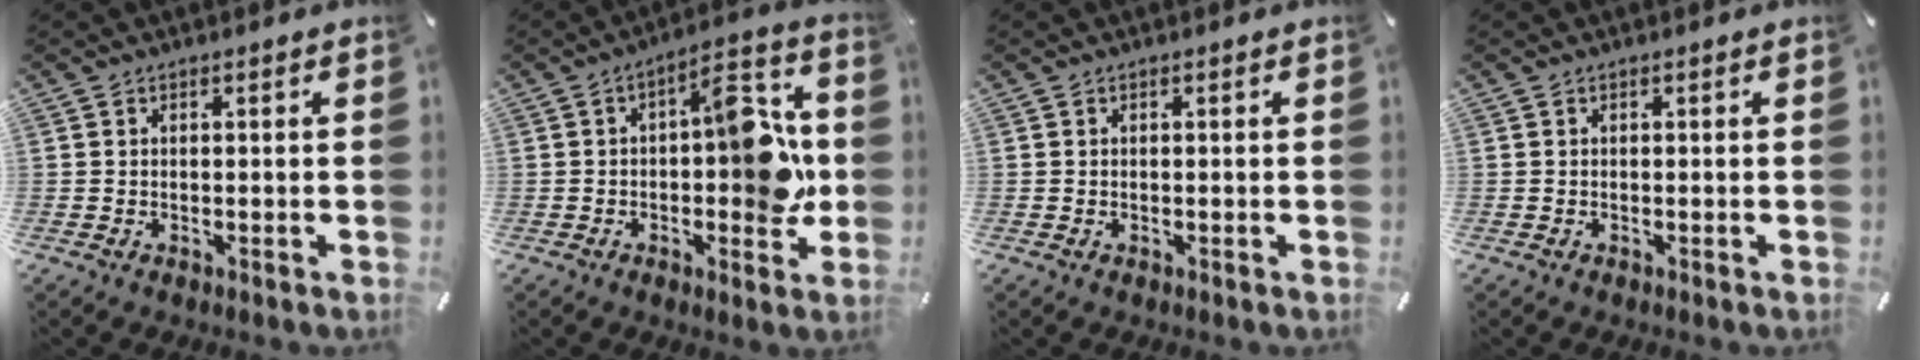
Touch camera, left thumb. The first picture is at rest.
{"total": 14.5, "force": [0.1, 6.7, 12.9], "torque": [-0.151, -0.004, 0.003]}
{"total": 0.0}
{"total": 0.0}